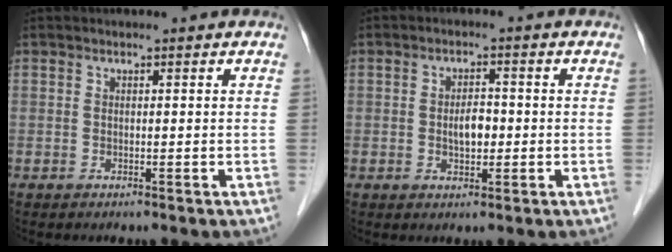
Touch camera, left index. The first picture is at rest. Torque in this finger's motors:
{"motor_torque": [0.27, -0.13, 0.08, 0.04]}